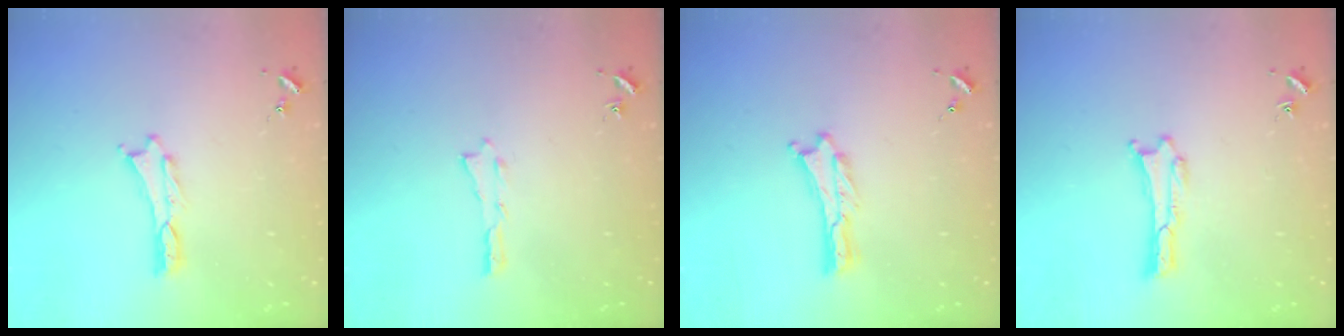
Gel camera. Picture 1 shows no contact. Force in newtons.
{"total": 0.0}
{"total": 0.0}
{"total": 0.0}